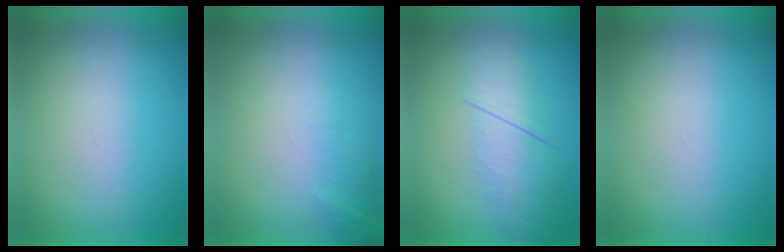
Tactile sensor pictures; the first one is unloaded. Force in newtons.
{"total": 1.4}
{"total": 2.8}
{"total": 0.0}